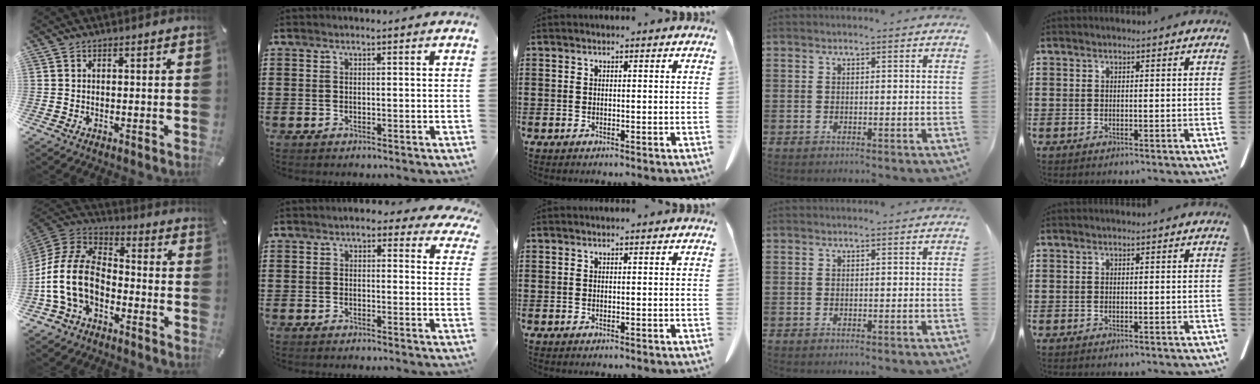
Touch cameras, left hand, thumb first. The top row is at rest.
{"thumb": {"total": 14.5, "force": [-5.6, 9.5, 9.3], "torque": [-0.208, 0.029, -0.106]}, "index": {"total": 2.5, "force": [1.9, 1.2, 1.1], "torque": [-0.023, -0.001, 0.030]}}